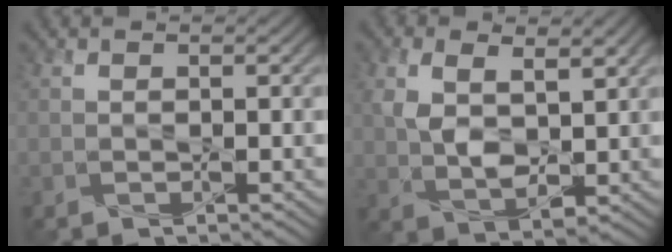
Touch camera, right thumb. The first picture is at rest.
{"total": 6.7, "force": [1.9, 3.8, 5.1], "torque": [-0.113, -0.004, 0.037]}